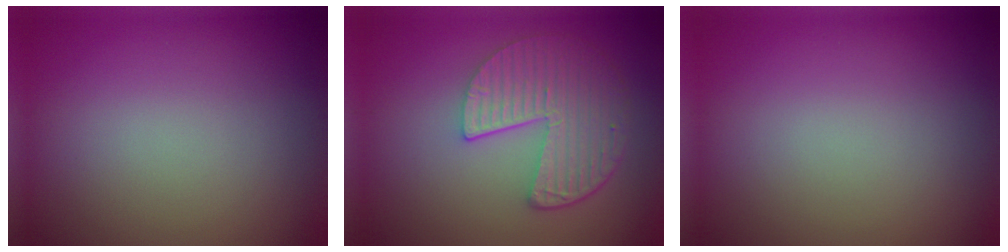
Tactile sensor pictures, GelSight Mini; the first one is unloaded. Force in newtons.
{"total": 5.5, "press": 4.1, "slide": 3.6}
{"total": 0.0}